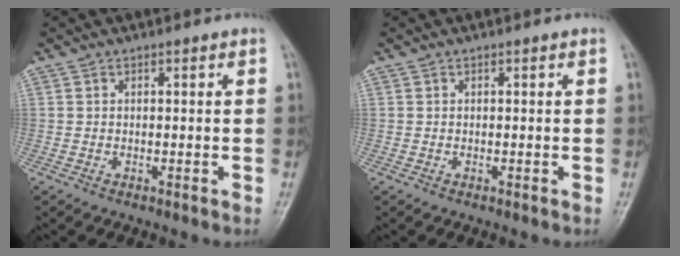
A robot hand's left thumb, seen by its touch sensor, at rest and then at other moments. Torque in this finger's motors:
{"motor_torque": [-0.01, 0.01, 0.00, 0.00, 0.00]}